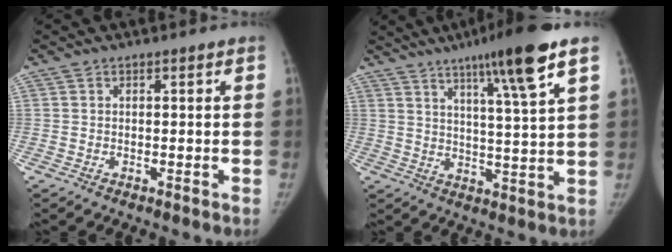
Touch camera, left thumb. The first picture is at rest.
{"total": 13.5, "force": [8.0, 0.2, 10.8], "torque": [-0.169, -0.032, 0.124]}